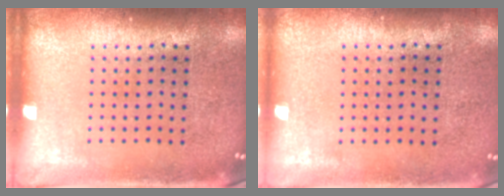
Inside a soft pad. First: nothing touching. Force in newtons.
{"total": 0.0}